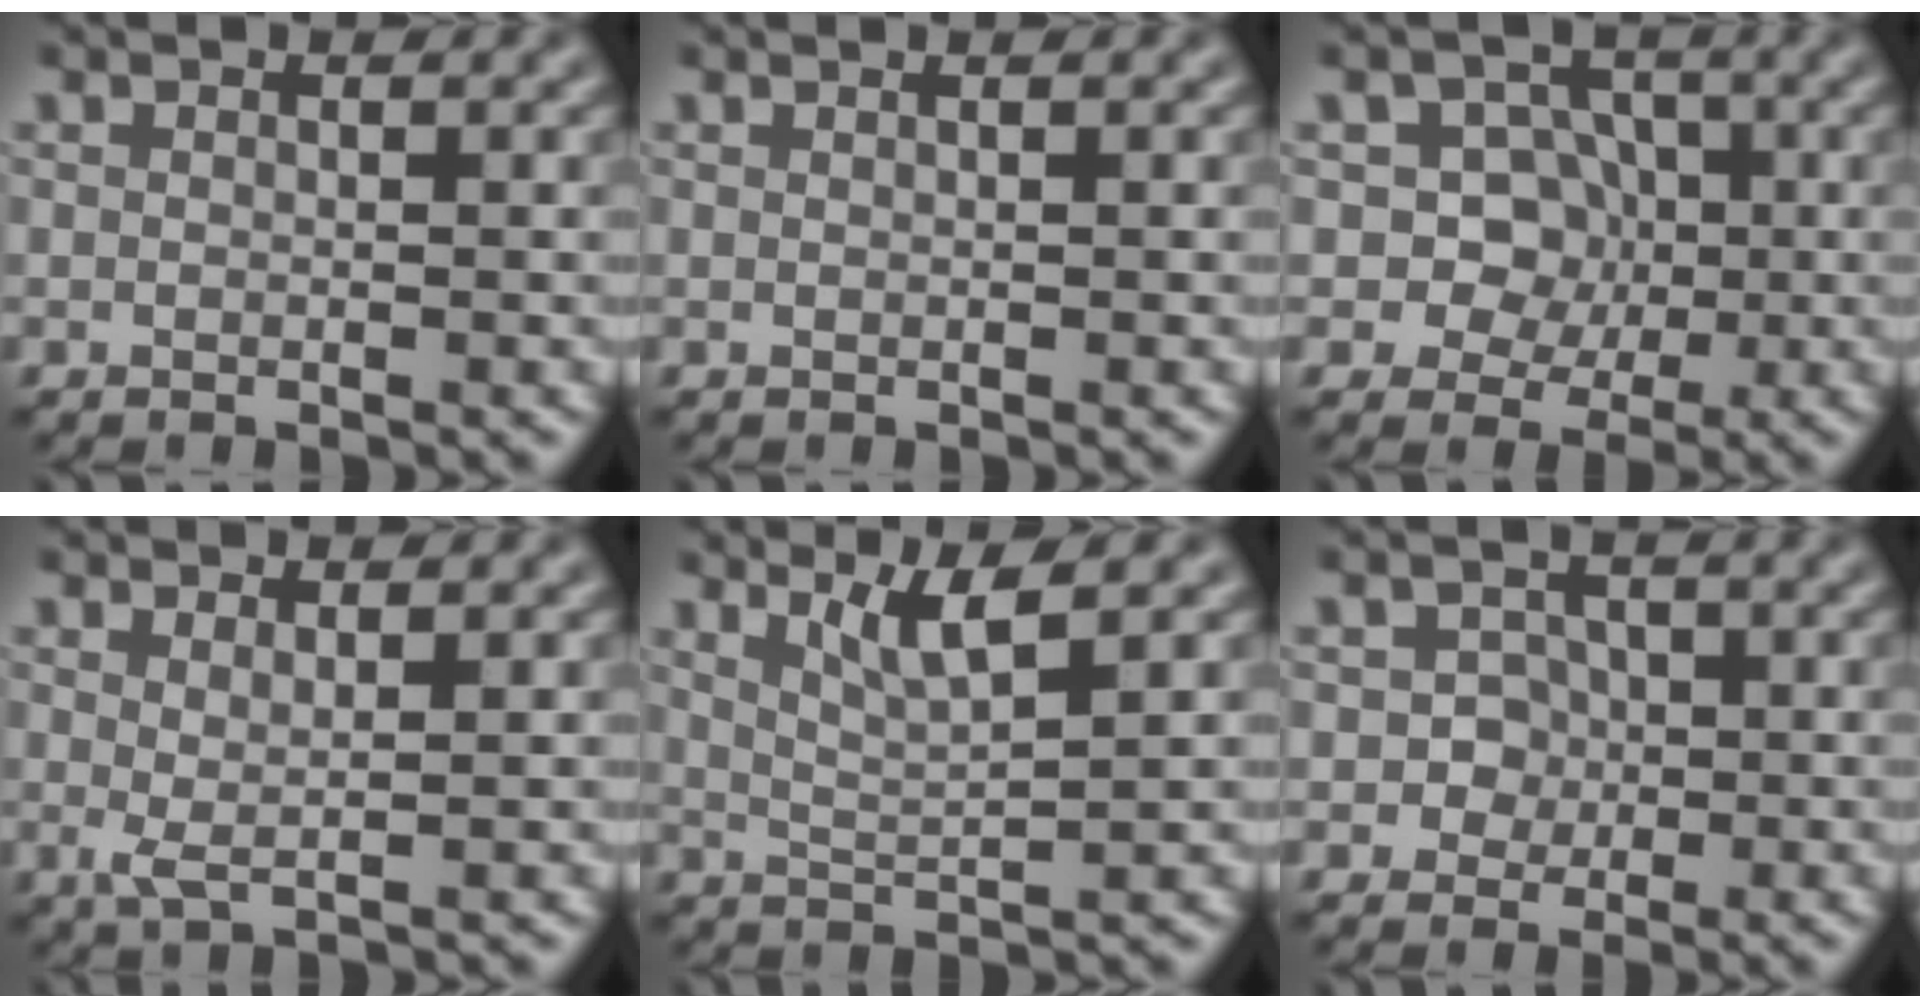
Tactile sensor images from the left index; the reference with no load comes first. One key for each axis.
{"total": 0.7, "fx": 0.5, "fy": 0.3, "fz": 0.4, "tx": -0.002, "ty": -0.001, "tz": 0.000}
{"total": 5.1, "fx": 0.0, "fy": 4.5, "fz": 2.3, "tx": -0.006, "ty": 0.014, "tz": -0.024}
{"total": 1.8, "fx": 0.6, "fy": 0.4, "fz": 1.7, "tx": -0.030, "ty": -0.004, "tz": 0.009}
{"total": 3.3, "fx": 2.1, "fy": 0.5, "fz": 2.5, "tx": -0.036, "ty": -0.003, "tz": 0.040}
{"total": 1.9, "fx": -0.2, "fy": 1.8, "fz": 0.5, "tx": 0.009, "ty": 0.000, "tz": -0.009}